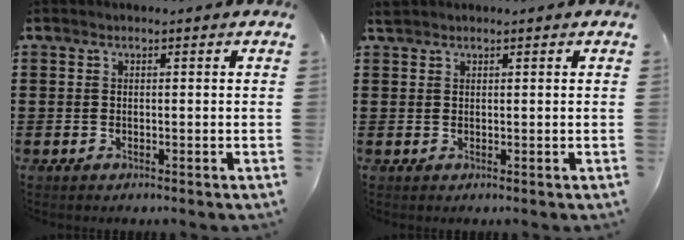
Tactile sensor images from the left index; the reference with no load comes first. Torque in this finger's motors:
{"motor_torque": [-0.74, 1.40, 0.22, 0.04]}